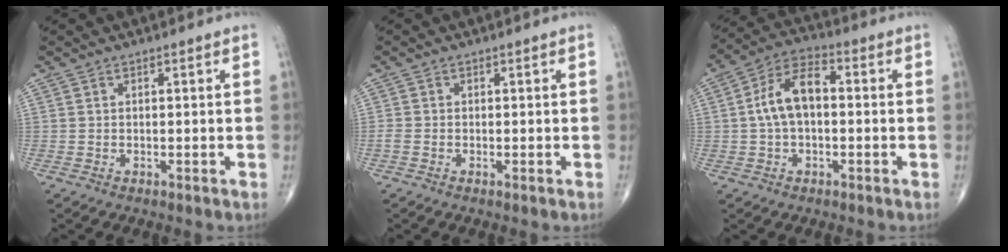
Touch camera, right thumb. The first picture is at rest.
{"total": 1.2, "force": [-0.4, 0.6, 0.9], "torque": [-0.028, -0.002, -0.012]}
{"total": 9.5, "force": [0.2, 5.4, 7.9], "torque": [-0.150, 0.031, -0.005]}